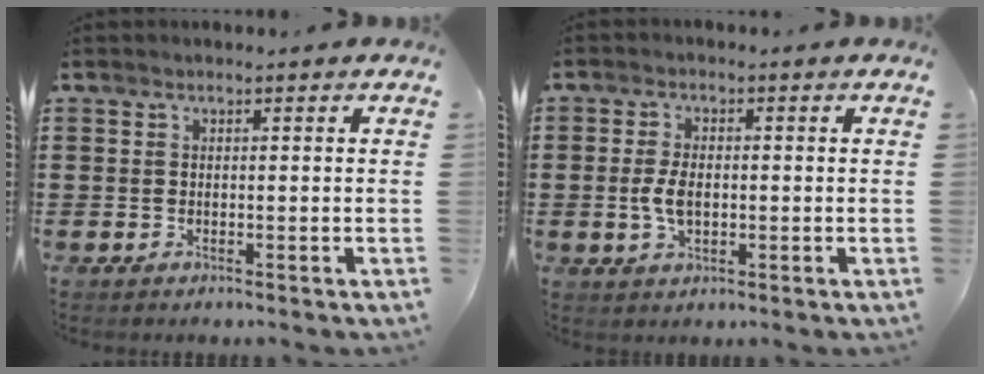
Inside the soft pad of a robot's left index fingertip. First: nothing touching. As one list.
[{"total": 4.4, "force": [-0.3, 2.2, 3.7], "torque": [-0.084, 0.000, -0.010]}]